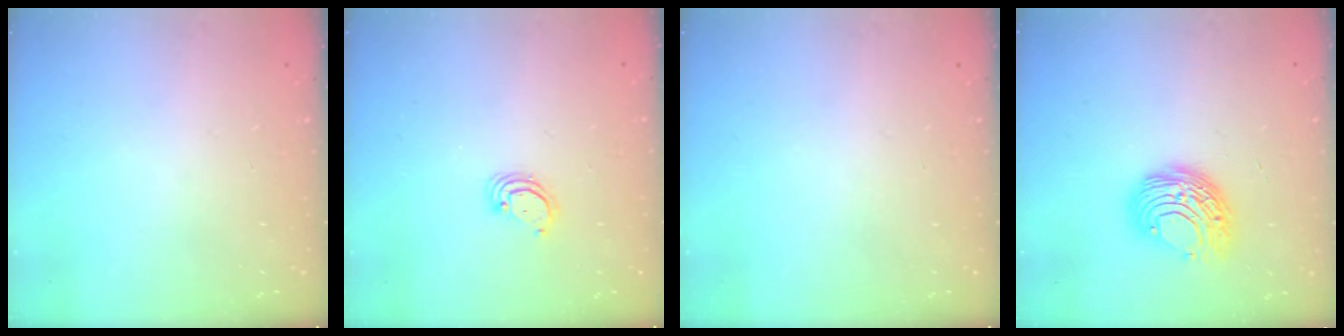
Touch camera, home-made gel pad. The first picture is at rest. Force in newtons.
{"total": 3.2, "press": 3.2, "slide": 0.2}
{"total": 0.0}
{"total": 9.5, "press": 9.5, "slide": 0.5}